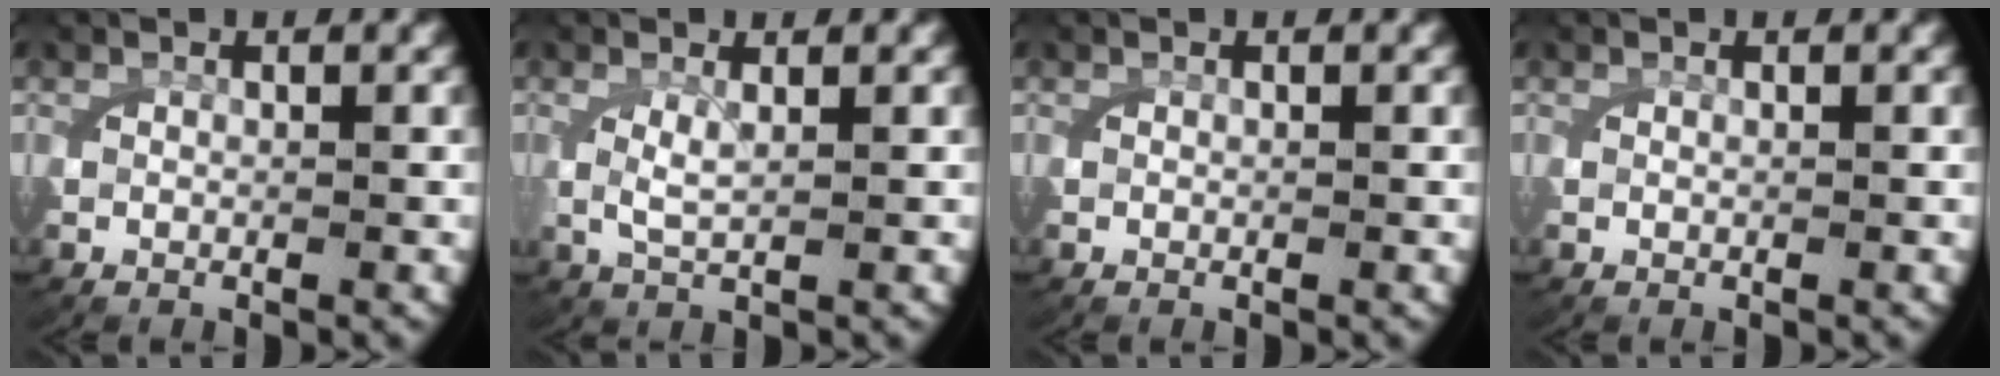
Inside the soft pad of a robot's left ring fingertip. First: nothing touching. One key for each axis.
{"total": 2.1, "fx": 0.6, "fy": 0.6, "fz": 1.9, "tx": -0.048, "ty": -0.006, "tz": 0.018}
{"total": 0.0}
{"total": 0.0}